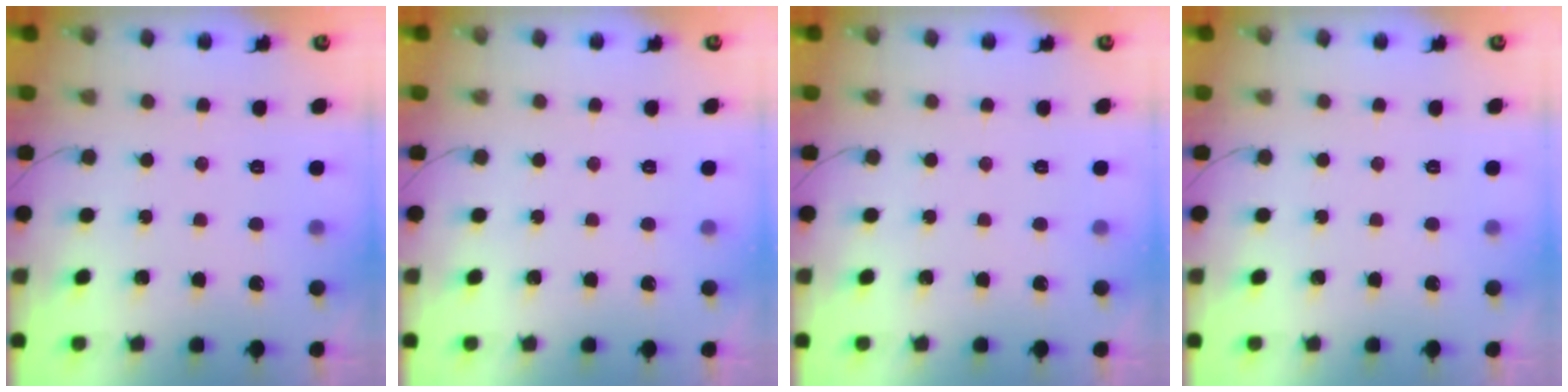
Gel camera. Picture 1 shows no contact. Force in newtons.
{"total": 0.0}
{"total": 0.0}
{"total": 0.0}